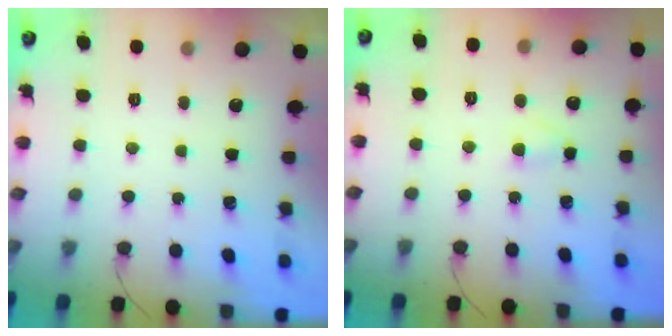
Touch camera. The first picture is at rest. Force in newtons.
{"total": 2.3, "press": 2.1, "slide": 1.0}